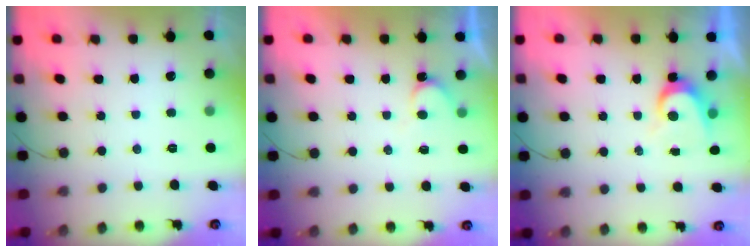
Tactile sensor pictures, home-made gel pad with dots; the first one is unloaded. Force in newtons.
{"total": 4.0, "press": 4.0, "slide": 0.1}
{"total": 5.0, "press": 5.0, "slide": 0.5}